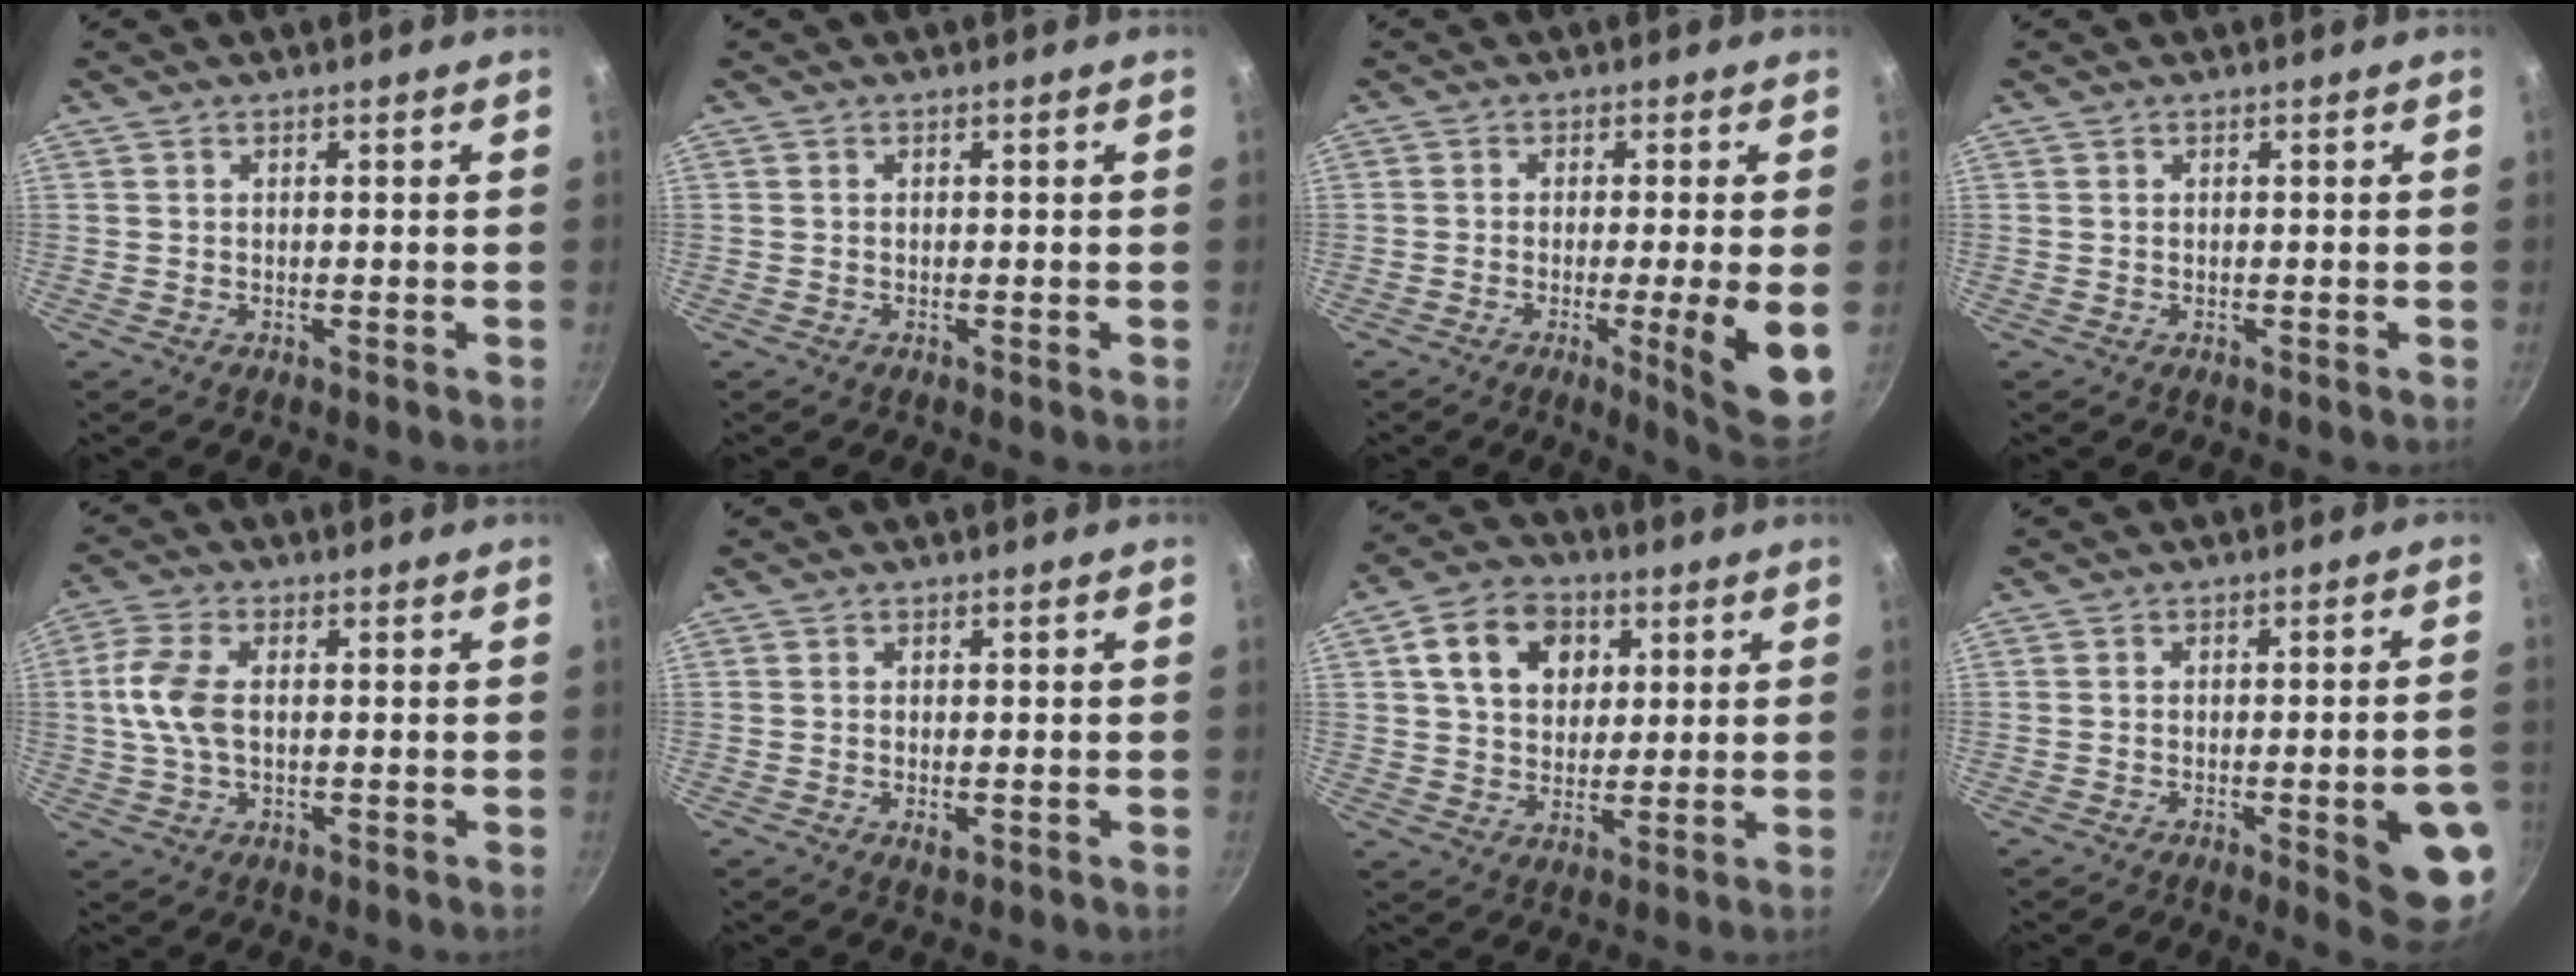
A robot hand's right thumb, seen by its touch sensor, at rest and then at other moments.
{"total": 0.0}
{"total": 9.3, "force": [-1.8, 0.5, 9.1], "torque": [-0.129, -0.007, -0.025]}
{"total": 0.0}
{"total": 7.9, "force": [0.4, 4.4, 6.5], "torque": [-0.138, 0.013, 0.002]}
{"total": 1.9, "force": [-0.5, 0.9, 1.6], "torque": [-0.031, -0.002, -0.009]}
{"total": 11.6, "force": [3.8, 8.8, 6.4], "torque": [-0.085, 0.000, 0.056]}
{"total": 11.0, "force": [-3.2, 2.6, 10.2], "torque": [-0.103, 0.014, -0.035]}